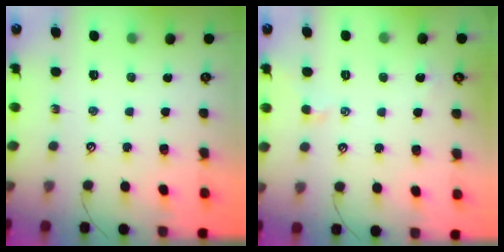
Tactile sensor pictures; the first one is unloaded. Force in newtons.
{"total": 0.6, "press": 0.4, "slide": 0.5}